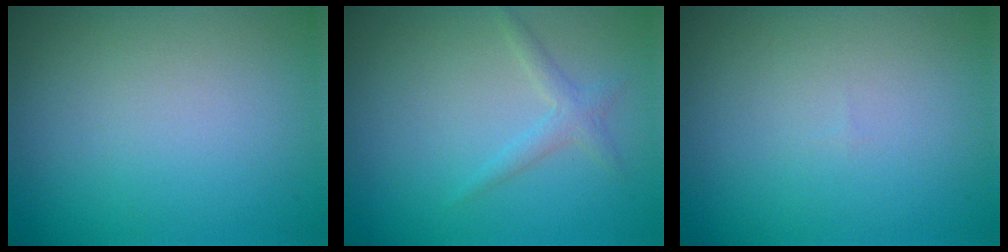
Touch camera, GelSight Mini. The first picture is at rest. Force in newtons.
{"total": 1.5, "press": 1.5, "slide": 0.0}
{"total": 0.0}